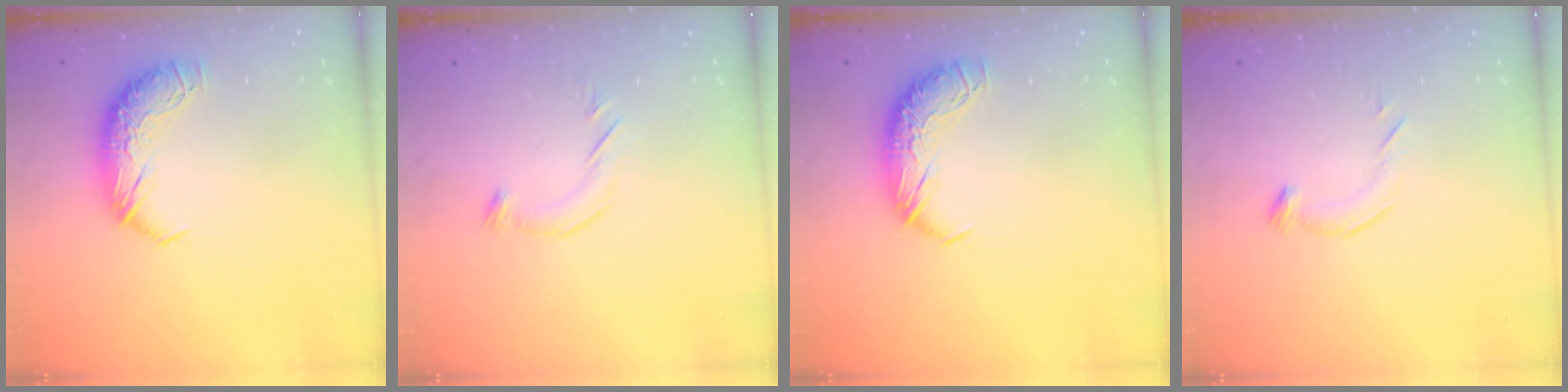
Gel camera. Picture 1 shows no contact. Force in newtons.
{"total": 5.5, "press": 5.4, "slide": 1.4}
{"total": 0.0}
{"total": 5.6, "press": 5.5, "slide": 0.5}